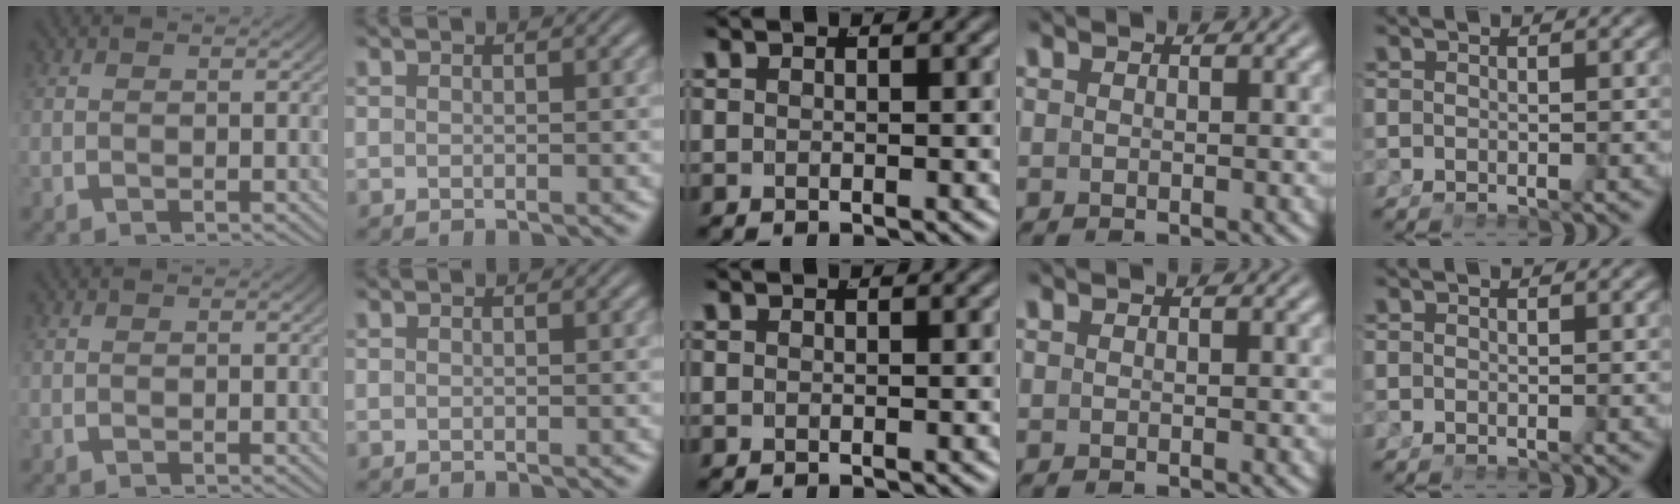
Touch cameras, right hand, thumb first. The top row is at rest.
{}